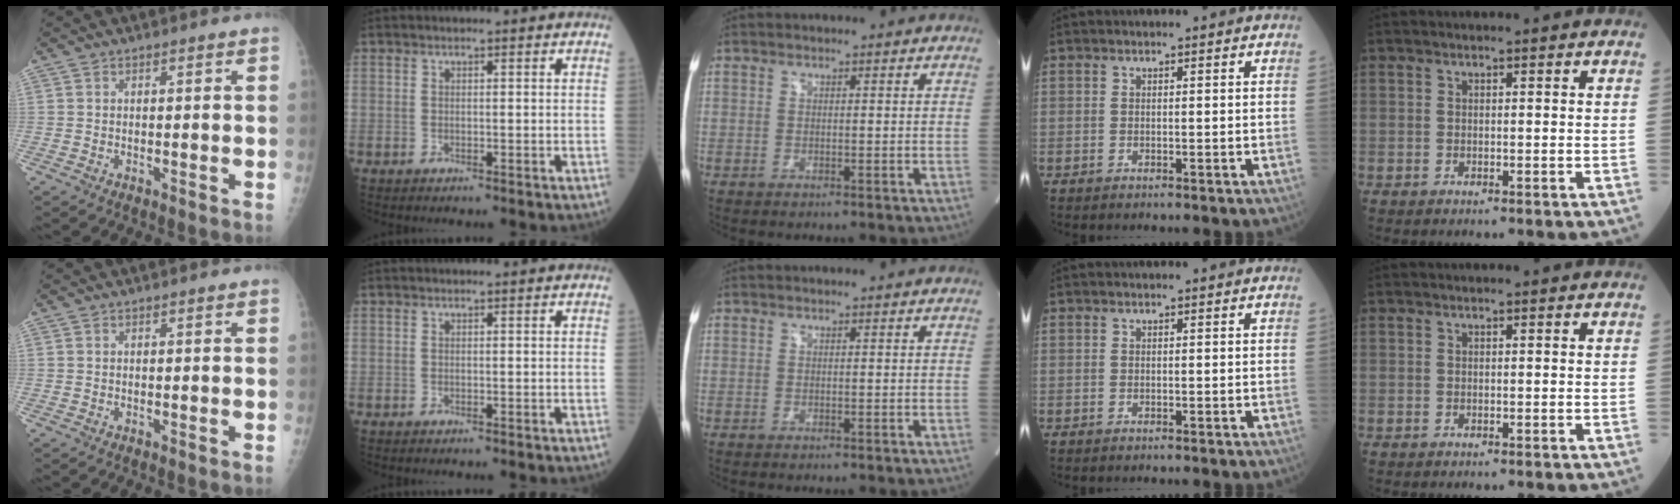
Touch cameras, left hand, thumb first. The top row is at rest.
{}